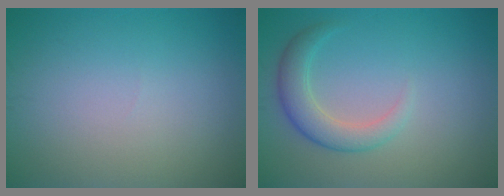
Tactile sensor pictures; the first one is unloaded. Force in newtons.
{"total": 3.2, "press": 3.2, "slide": 0.2}